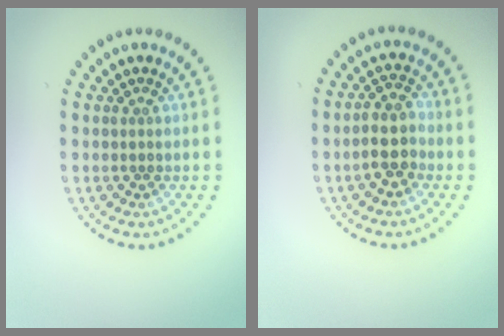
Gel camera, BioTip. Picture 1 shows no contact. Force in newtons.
{"total": 3.0, "press": 2.7, "slide": 1.2}